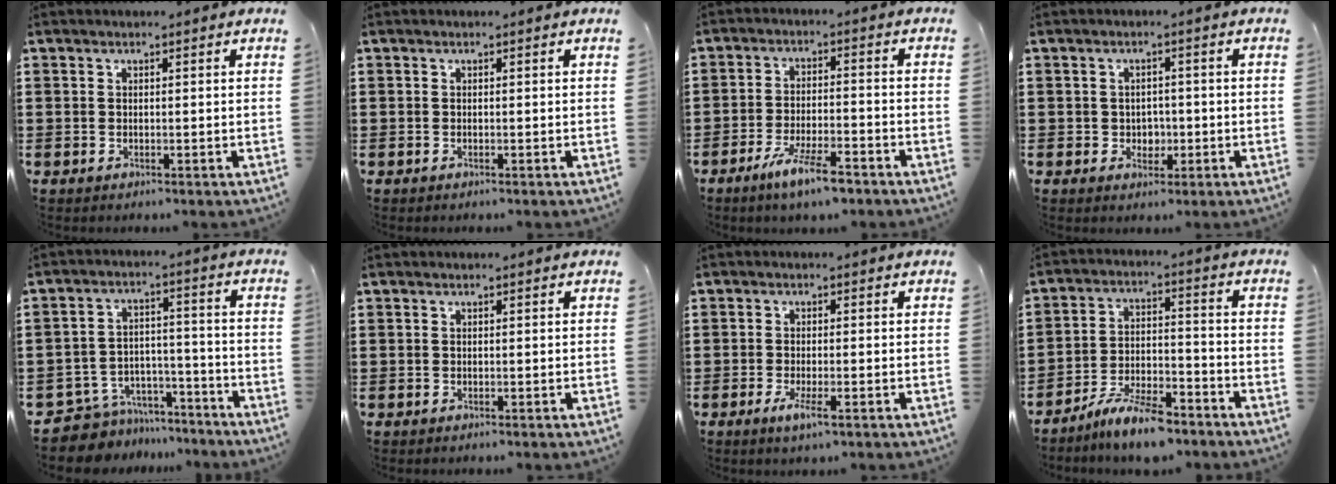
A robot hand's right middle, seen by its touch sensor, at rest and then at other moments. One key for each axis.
{"total": 0.0}
{"total": 6.5, "fx": -4.5, "fy": 1.1, "fz": 4.5, "tx": -0.089, "ty": -0.003, "tz": -0.082}
{"total": 2.2, "fx": -0.3, "fy": 2.0, "fz": 0.8, "tx": -0.015, "ty": 0.003, "tz": -0.013}
{"total": 7.7, "fx": -7.5, "fy": 1.8, "fz": 0.4, "tx": -0.014, "ty": 0.018, "tz": -0.151}
{"total": 0.0}
{"total": 2.8, "fx": -1.3, "fy": 0.5, "fz": 2.5, "tx": -0.048, "ty": -0.006, "tz": -0.024}
{"total": 8.2, "fx": -7.2, "fy": 1.4, "fz": 3.8, "tx": -0.072, "ty": 0.009, "tz": -0.136}